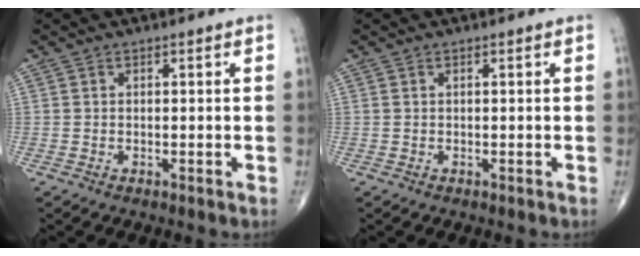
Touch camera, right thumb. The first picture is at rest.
{"total": 0.0}